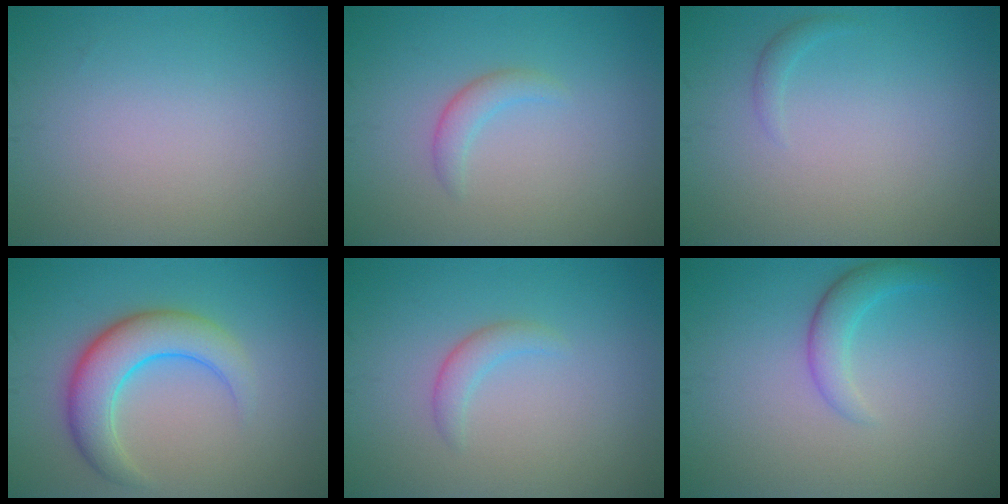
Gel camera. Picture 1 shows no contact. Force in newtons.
{"total": 1.5, "press": 1.5, "slide": 0.1}
{"total": 0.7, "press": 0.7, "slide": 0.1}
{"total": 5.7, "press": 5.7, "slide": 0.1}
{"total": 1.5, "press": 1.5, "slide": 0.1}
{"total": 2.4, "press": 2.4, "slide": 0.1}